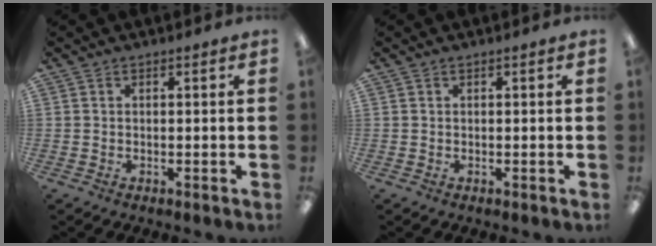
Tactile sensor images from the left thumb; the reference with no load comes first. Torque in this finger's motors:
{"motor_torque": [-0.01, 0.01, 0.00, 0.00, 0.00]}